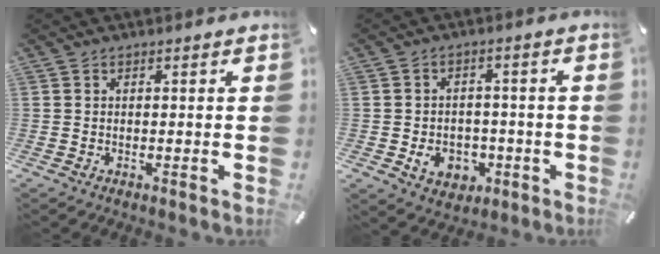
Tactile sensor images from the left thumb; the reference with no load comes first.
{"total": 7.4, "force": [-1.8, 6.2, 3.6], "torque": [-0.058, 0.012, -0.028]}